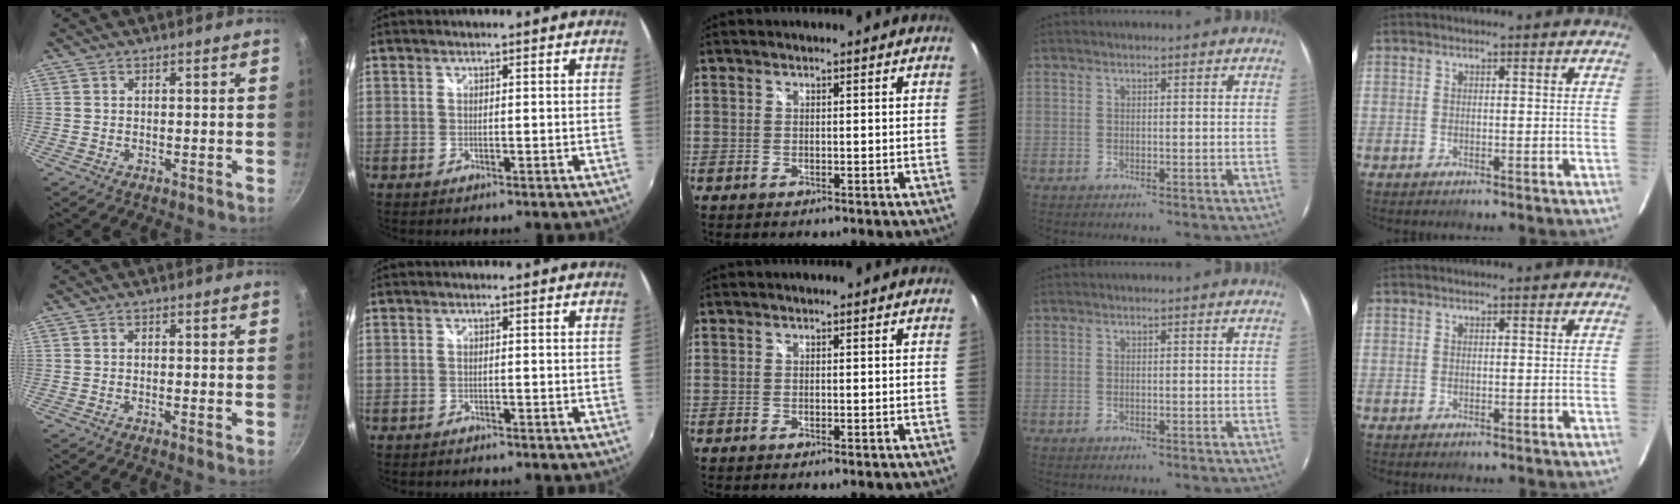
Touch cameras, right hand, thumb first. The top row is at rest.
{"thumb": {"total": 1.0, "force": [-0.1, 0.0, 1.0], "torque": [-0.019, -0.002, -0.006]}, "index": {"total": 2.0, "force": [-1.9, 0.6, 0.5], "torque": [-0.020, -0.004, -0.030]}}